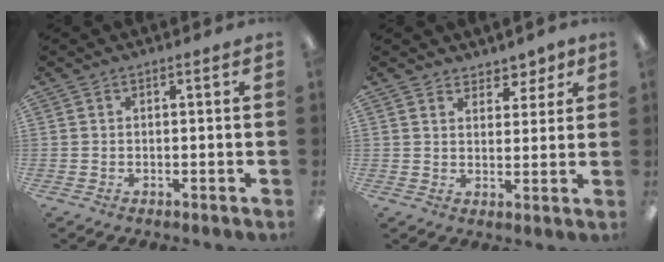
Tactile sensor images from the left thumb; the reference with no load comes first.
{"total": 4.7, "force": [4.0, 2.5, 0.5], "torque": [0.001, -0.025, 0.070]}